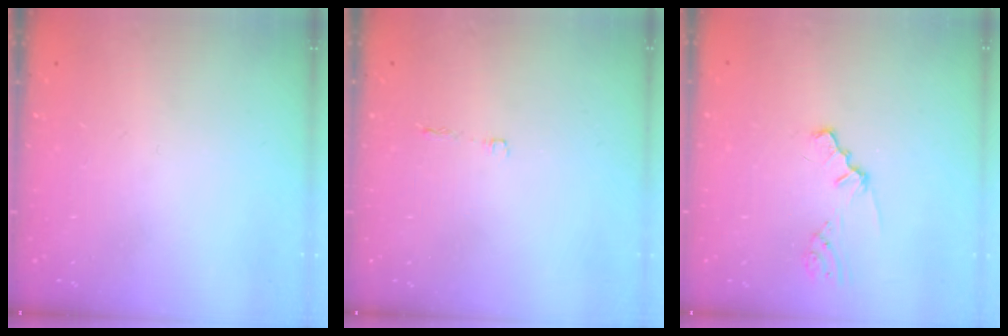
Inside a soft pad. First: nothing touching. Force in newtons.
{"total": 2.5, "press": 2.4, "slide": 0.4}
{"total": 0.9, "press": 0.8, "slide": 0.2}